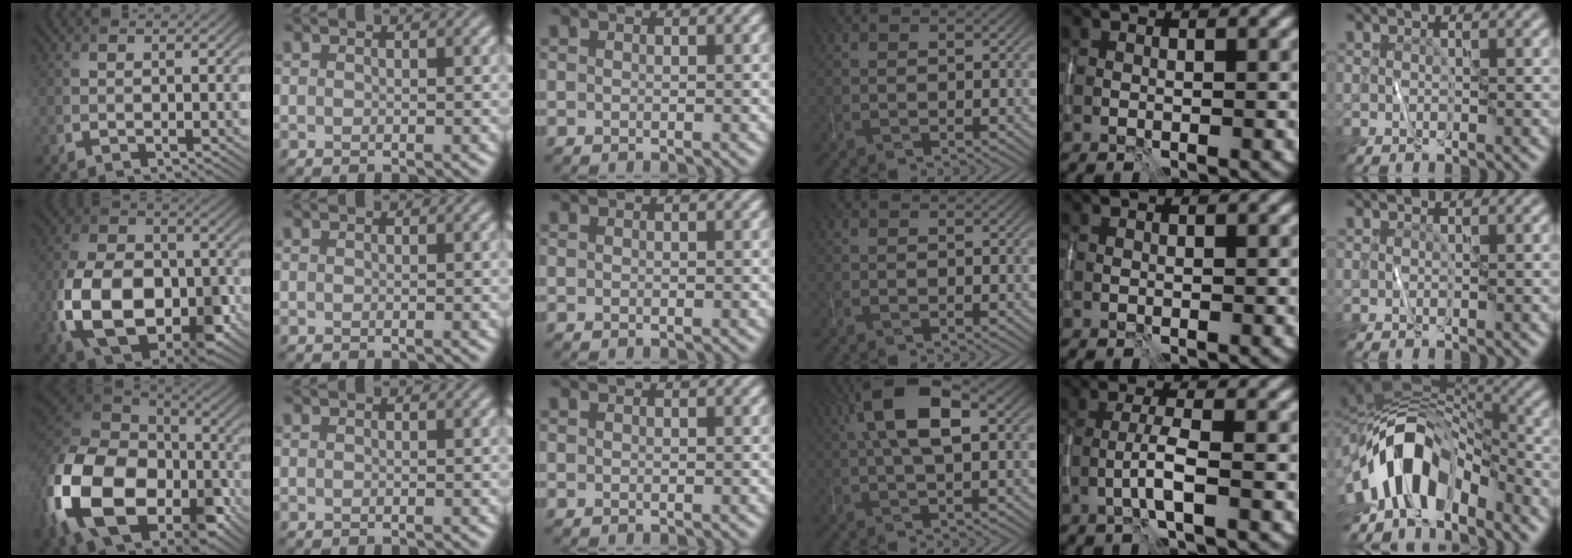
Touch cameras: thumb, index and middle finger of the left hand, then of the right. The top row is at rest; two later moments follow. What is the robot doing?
{"motion": "wipe", "object": "whiteboard"}